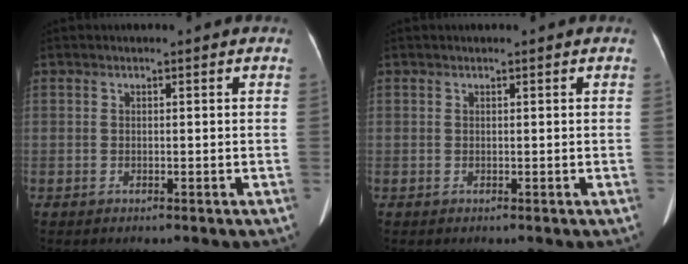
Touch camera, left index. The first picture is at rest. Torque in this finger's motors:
{"motor_torque": [0.10, 0.03, 0.03, 0.01]}